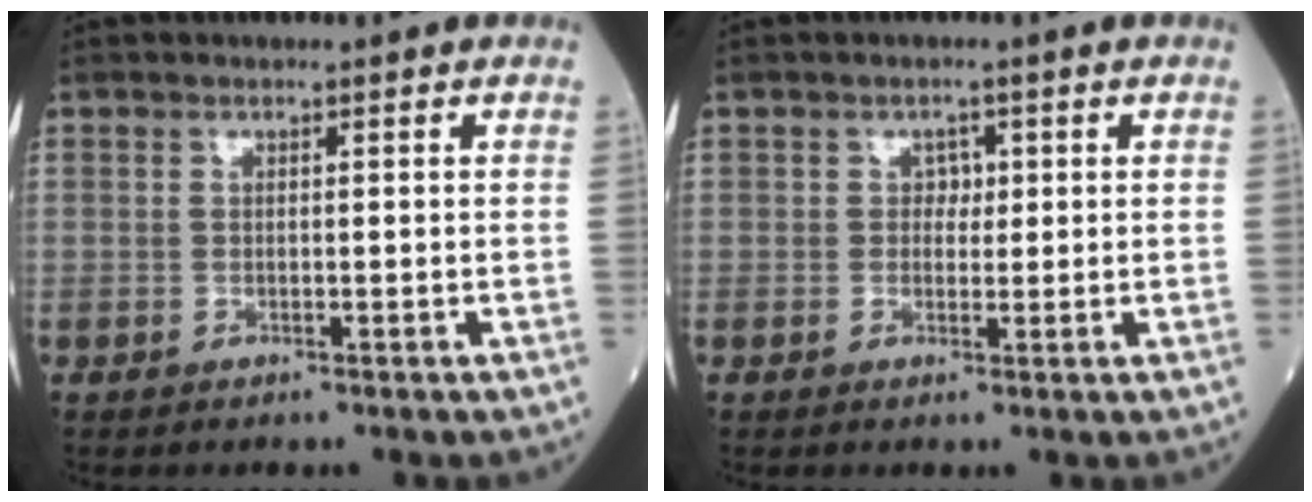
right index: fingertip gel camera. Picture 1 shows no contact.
{"total": 1.6, "force": [0.3, 1.3, 0.9], "torque": [-0.005, 0.001, 0.002]}